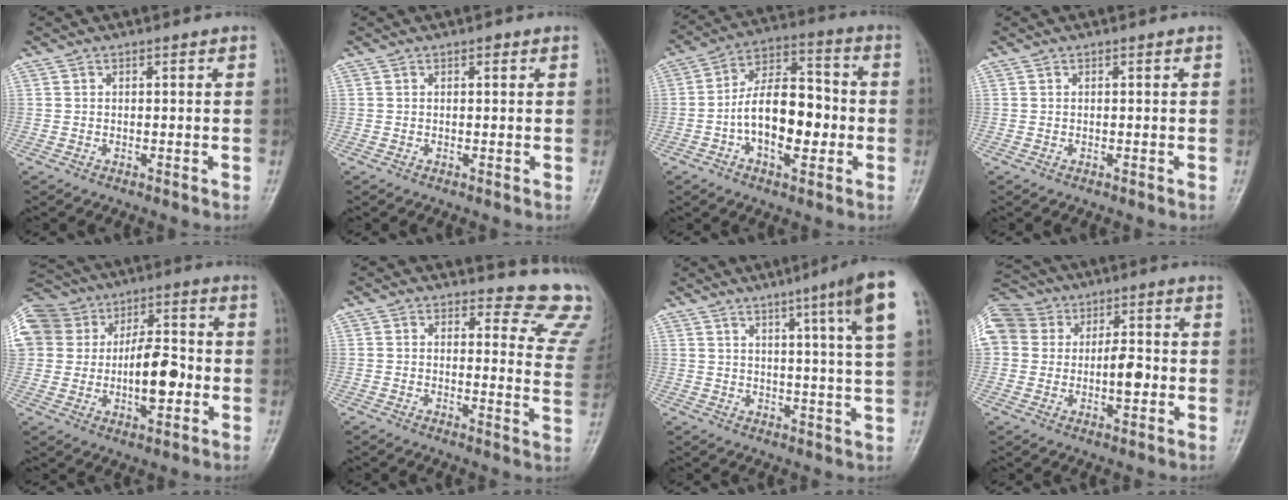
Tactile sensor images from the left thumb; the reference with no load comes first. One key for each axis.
{"total": 0.9, "fx": 0.3, "fy": 0.6, "fz": 0.7, "tx": -0.003, "ty": 0.002, "tz": 0.002}
{"total": 14.5, "fx": -2.7, "fy": 7.8, "fz": 11.9, "tx": -0.185, "ty": 0.035, "tz": -0.054}
{"total": 0.0}
{"total": 26.6, "fx": 0.6, "fy": 18.9, "fz": 18.7, "tx": -0.371, "ty": 0.052, "tz": 0.023}
{"total": 12.0, "fx": 11.6, "fy": 3.3, "fz": 0.6, "tx": 0.044, "ty": -0.123, "tz": 0.090}
{"total": 12.0, "fx": 6.0, "fy": -0.1, "fz": 10.4, "tx": -0.148, "ty": -0.023, "tz": 0.078}
{"total": 18.8, "fx": 1.2, "fy": 13.9, "fz": 12.7, "tx": -0.234, "ty": 0.031, "tz": 0.024}